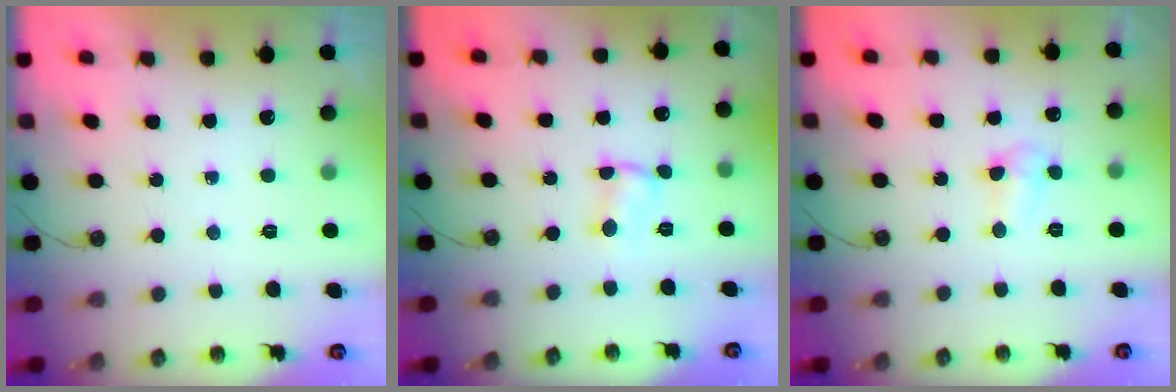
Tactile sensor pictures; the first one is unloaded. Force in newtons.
{"total": 1.9, "press": 1.9, "slide": 0.3}
{"total": 4.0, "press": 4.0, "slide": 0.6}